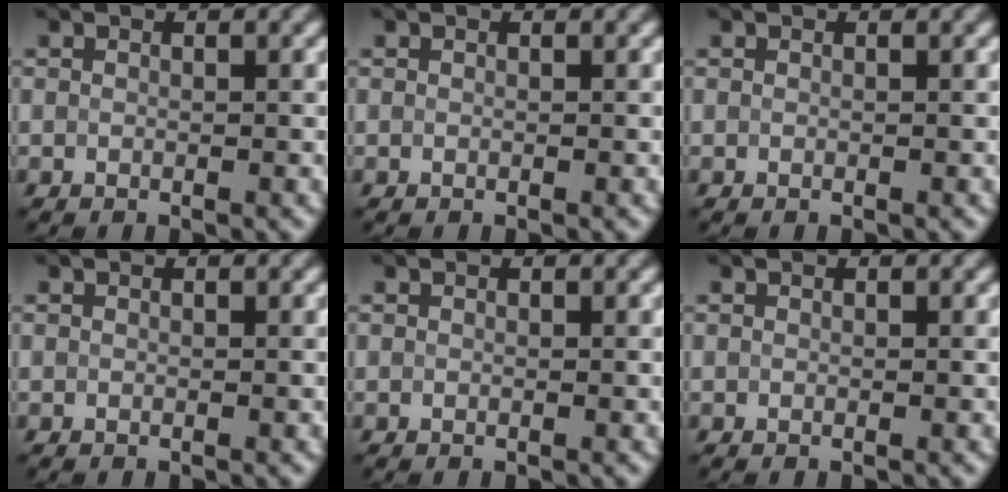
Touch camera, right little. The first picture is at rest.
{"total": 0.0}
{"total": 0.0}
{"total": 0.0}
{"total": 0.0}
{"total": 0.0}